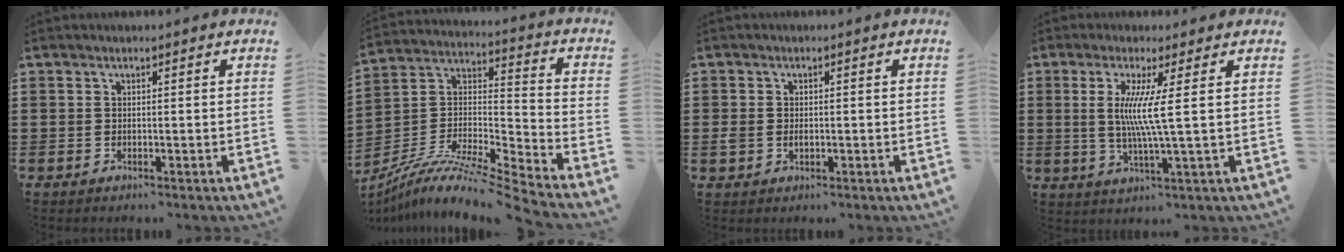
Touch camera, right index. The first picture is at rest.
{"total": 9.5, "force": [-8.0, 0.4, 5.1], "torque": [-0.098, -0.005, -0.164]}
{"total": 1.7, "force": [-0.4, 1.1, 1.2], "torque": [-0.031, 0.001, -0.010]}
{"total": 6.8, "force": [1.1, -0.9, 6.7], "torque": [-0.136, -0.014, 0.011]}